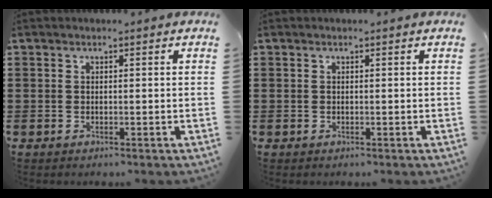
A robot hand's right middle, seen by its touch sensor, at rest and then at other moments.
{"total": 0.0}